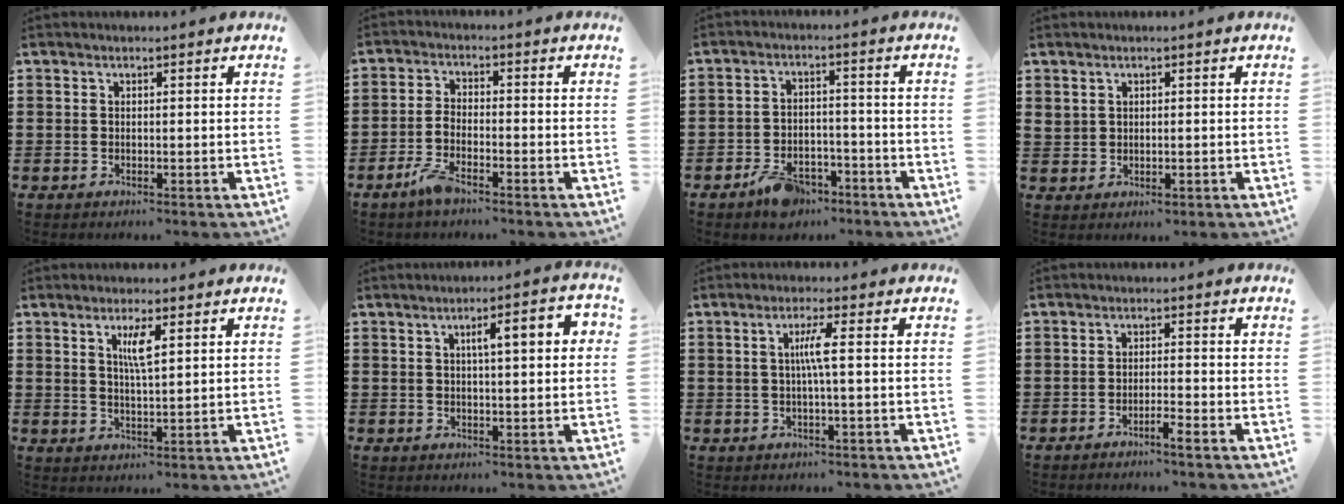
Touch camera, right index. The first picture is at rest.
{"total": 4.0, "force": [-2.8, 1.2, 2.7], "torque": [-0.073, -0.002, -0.060]}
{"total": 4.9, "force": [-3.7, 2.5, 1.9], "torque": [-0.037, 0.015, -0.070]}
{"total": 1.3, "force": [0.6, 1.0, 0.6], "torque": [-0.013, 0.005, 0.010]}
{"total": 3.8, "force": [1.6, 0.7, 3.3], "torque": [-0.063, 0.002, 0.022]}
{"total": 5.1, "force": [1.2, 1.0, 4.9], "torque": [-0.078, 0.002, 0.011]}
{"total": 3.6, "force": [0.1, -0.1, 3.6], "torque": [-0.068, -0.003, -0.004]}
{"total": 2.0, "force": [-1.7, -0.2, 1.0], "torque": [-0.019, 0.000, -0.032]}